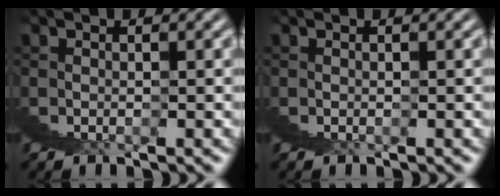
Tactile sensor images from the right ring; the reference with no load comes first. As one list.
[{"total": 0.0}]